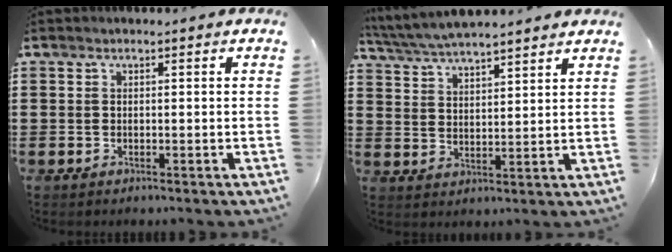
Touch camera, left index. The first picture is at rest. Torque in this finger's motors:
{"motor_torque": [0.26, -1.88, 0.15, 0.18]}